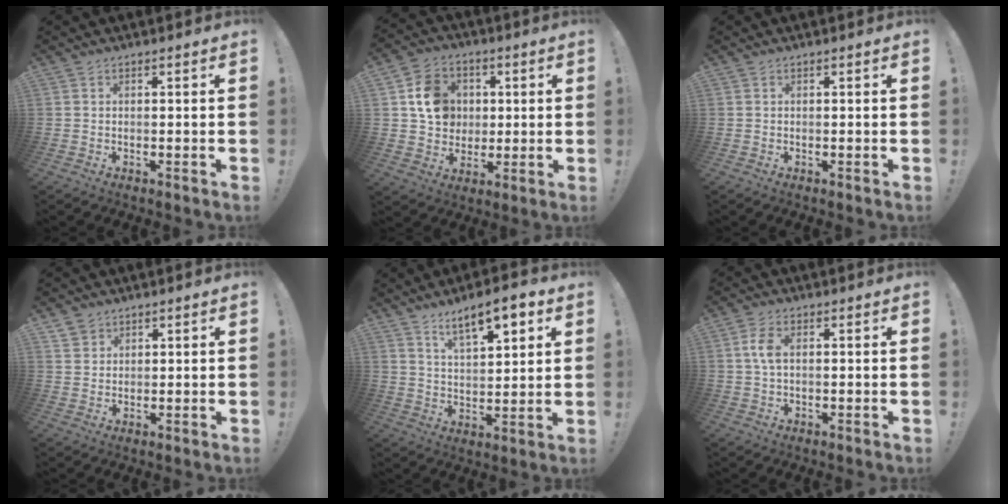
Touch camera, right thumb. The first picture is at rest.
{"total": 12.4, "force": [2.3, 11.1, 5.0], "torque": [-0.061, 0.003, 0.053]}
{"total": 0.0}
{"total": 2.9, "force": [2.3, 1.8, 0.3], "torque": [-0.002, -0.013, 0.043]}
{"total": 11.1, "force": [7.2, 3.5, 7.7], "torque": [-0.109, -0.039, 0.117]}
{"total": 5.0, "force": [0.8, 2.8, 4.1], "torque": [-0.077, 0.004, 0.011]}